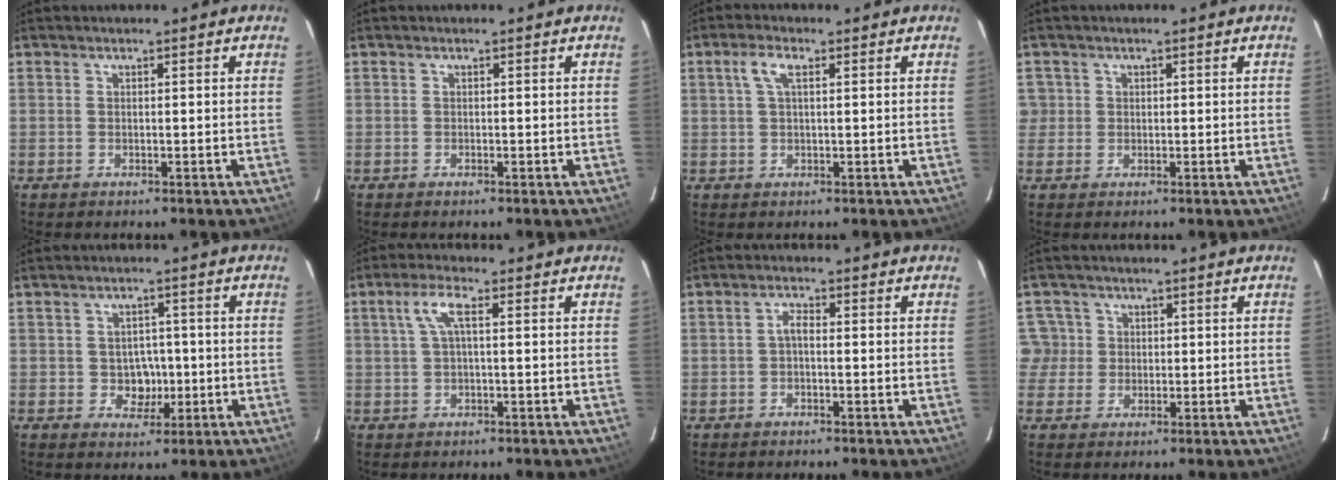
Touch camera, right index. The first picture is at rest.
{"total": 0.0}
{"total": 3.3, "force": [1.1, 1.2, 2.8], "torque": [-0.060, 0.009, 0.022]}
{"total": 2.4, "force": [0.2, 2.4, 0.0], "torque": [0.013, 0.016, 0.006]}
{"total": 4.1, "force": [-0.7, 3.8, 1.4], "torque": [-0.027, 0.014, 0.003]}
{"total": 4.1, "force": [0.8, 0.8, 4.0], "torque": [-0.082, 0.008, 0.017]}
{"total": 1.6, "force": [-0.5, 0.7, 1.4], "torque": [-0.030, 0.008, -0.010]}
{"total": 3.8, "force": [0.4, 3.7, 0.1], "torque": [0.017, 0.023, 0.006]}